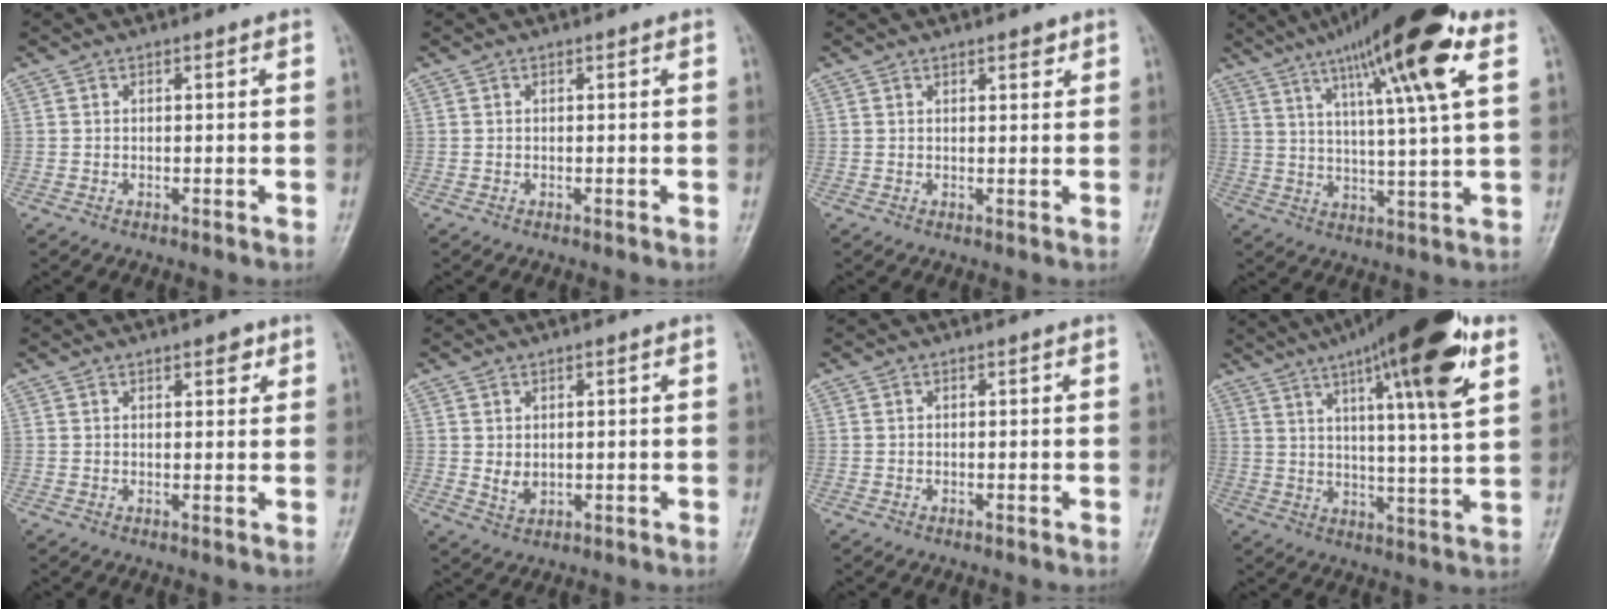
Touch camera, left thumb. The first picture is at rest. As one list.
[{"total": 0.0}, {"total": 2.1, "force": [1.4, 0.9, 1.3], "torque": [-0.010, -0.006, 0.018]}, {"total": 19.0, "force": [9.4, 2.3, 16.4], "torque": [-0.256, -0.011, 0.147]}, {"total": 2.8, "force": [1.7, 1.3, 1.8], "torque": [-0.011, -0.006, 0.021]}, {"total": 3.0, "force": [0.5, 2.0, 2.1], "torque": [-0.028, -0.010, 0.017]}, {"total": 0.0}, {"total": 21.4, "force": [9.8, 3.4, 18.7], "torque": [-0.293, 0.007, 0.148]}]